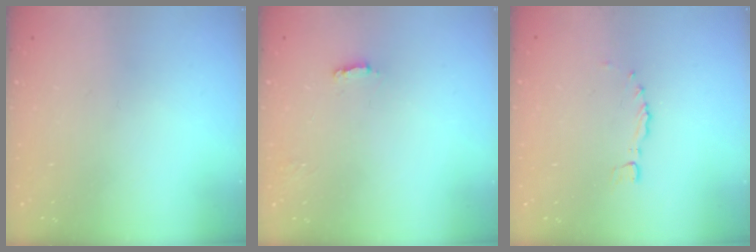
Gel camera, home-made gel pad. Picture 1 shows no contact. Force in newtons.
{"total": 2.2, "press": 2.2, "slide": 0.1}
{"total": 0.0}